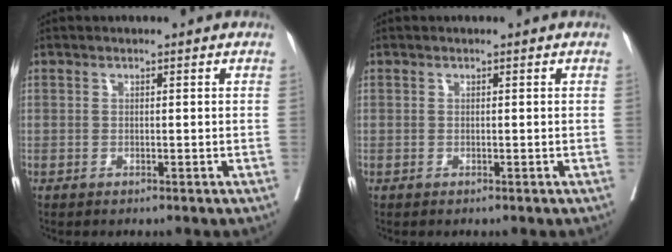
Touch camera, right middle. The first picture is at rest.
{"total": 0.0}